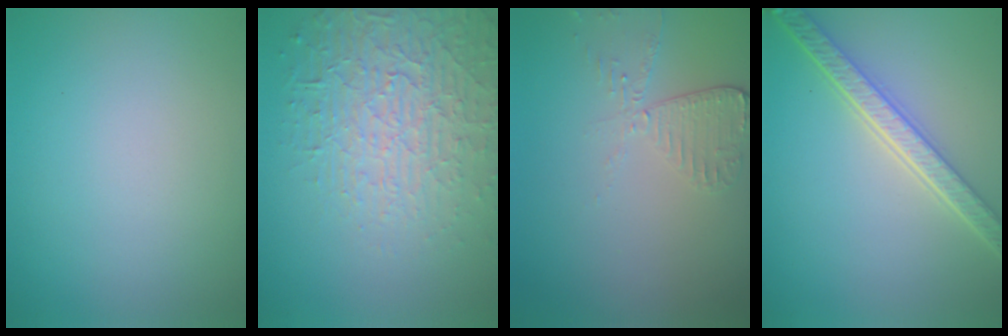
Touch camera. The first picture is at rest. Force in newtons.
{"total": 6.4, "press": 5.0, "slide": 4.0}
{"total": 2.0, "press": 1.9, "slide": 0.6}
{"total": 5.2, "press": 4.0, "slide": 3.3}